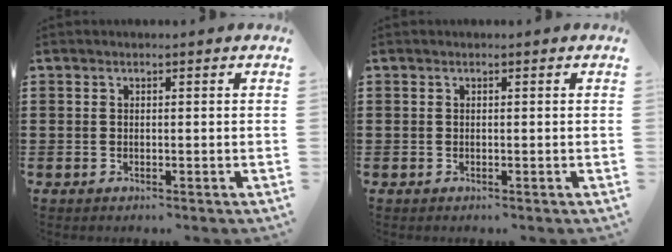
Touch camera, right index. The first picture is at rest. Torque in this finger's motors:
{"motor_torque": [0.01, 0.06, 0.00, 0.00]}